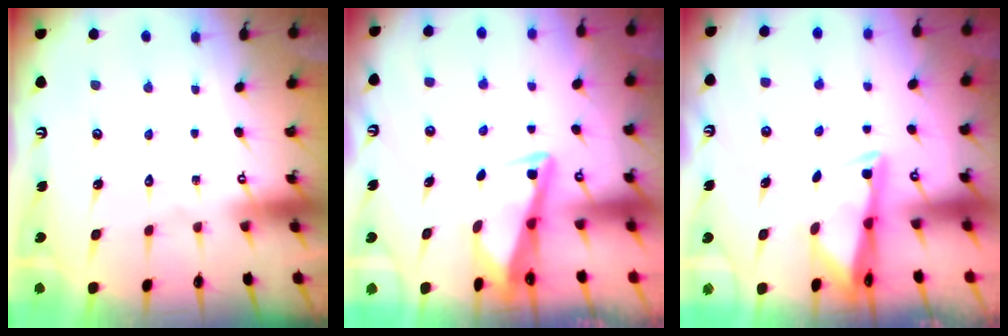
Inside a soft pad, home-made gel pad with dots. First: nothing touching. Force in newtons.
{"total": 3.3, "press": 3.3, "slide": 0.4}
{"total": 2.9, "press": 2.9, "slide": 0.4}